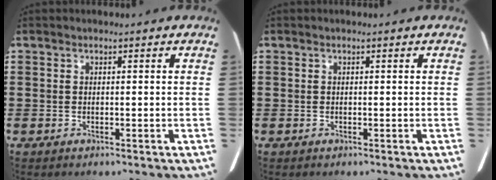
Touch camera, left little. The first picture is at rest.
{"total": 0.0}